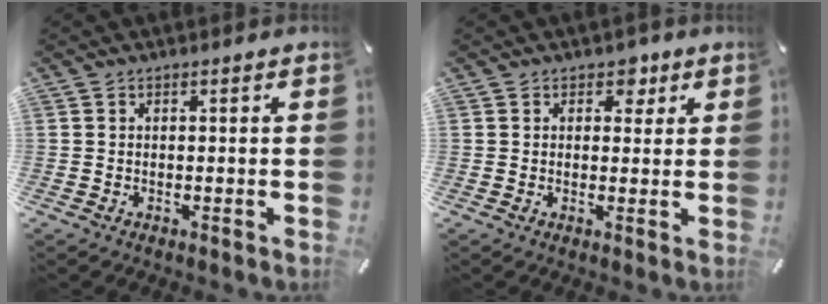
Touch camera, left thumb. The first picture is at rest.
{"total": 3.9, "force": [1.9, 2.8, 1.9], "torque": [-0.003, -0.008, 0.024]}